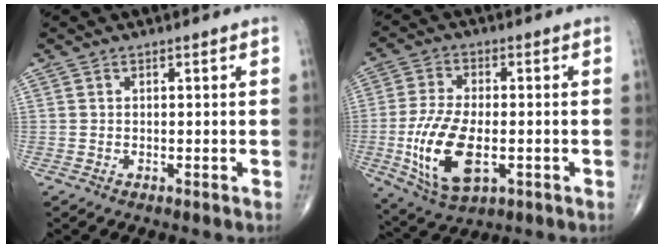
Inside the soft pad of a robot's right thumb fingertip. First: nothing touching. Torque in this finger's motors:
{"motor_torque": [0.24, 0.28, 1.49, 0.05, 0.16]}